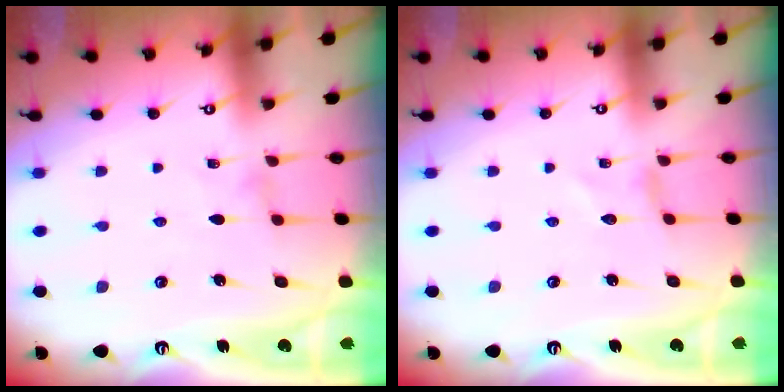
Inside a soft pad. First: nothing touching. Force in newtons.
{"total": 0.0}